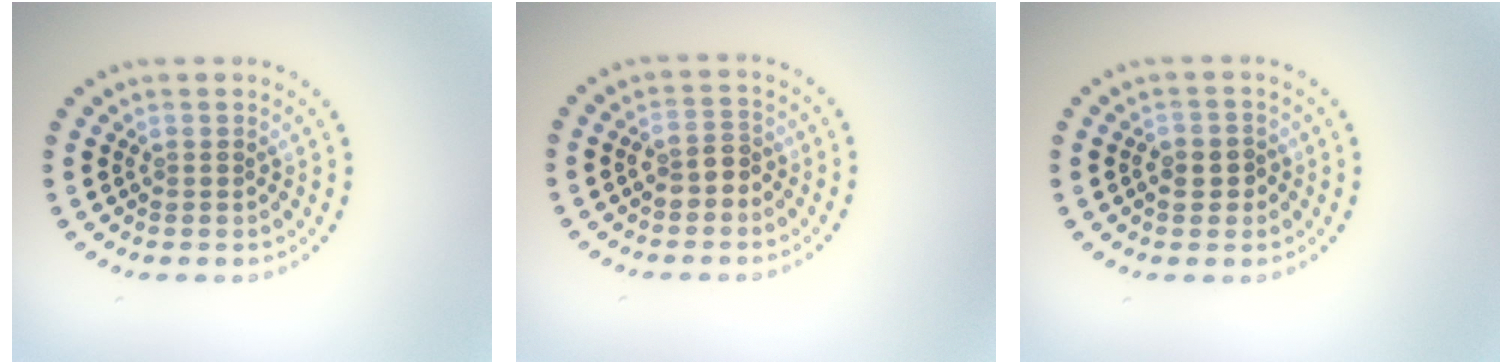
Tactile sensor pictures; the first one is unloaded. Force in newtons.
{"total": 2.1, "press": 2.0, "slide": 0.8}
{"total": 2.3, "press": 2.1, "slide": 0.8}